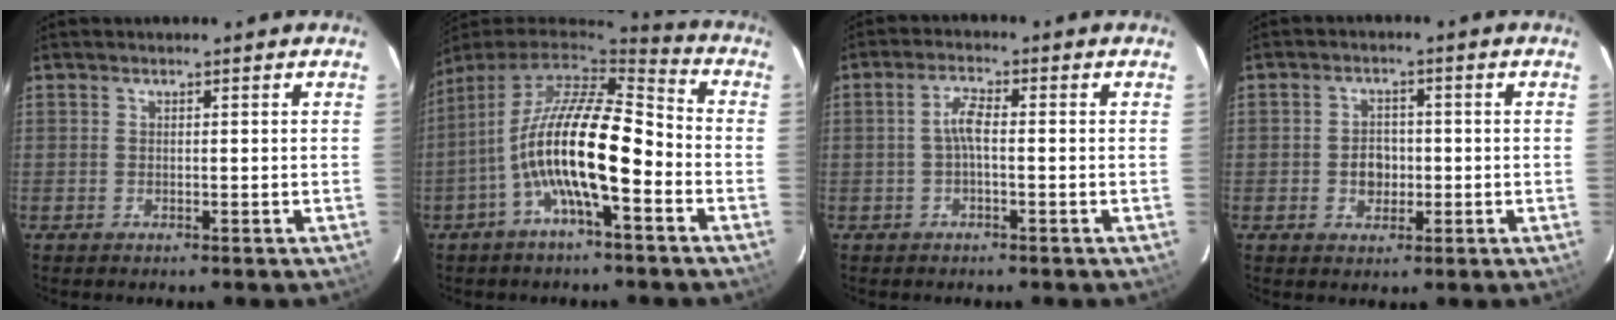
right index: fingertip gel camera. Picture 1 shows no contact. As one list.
[{"total": 14.6, "force": [-4.8, 3.5, 13.4], "torque": [-0.238, -0.004, -0.093]}, {"total": 3.1, "force": [-0.5, 0.7, 3.0], "torque": [-0.062, 0.009, -0.011]}, {"total": 4.1, "force": [-0.7, 3.3, 2.2], "torque": [-0.040, 0.008, -0.006]}]